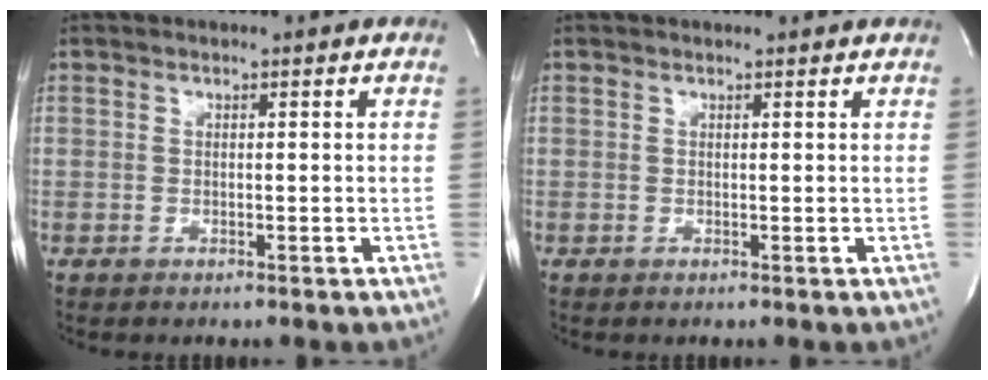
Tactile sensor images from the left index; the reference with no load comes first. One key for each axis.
{"total": 1.1, "fx": 1.1, "fy": 0.1, "fz": 0.1, "tx": -0.010, "ty": 0.001, "tz": 0.009}